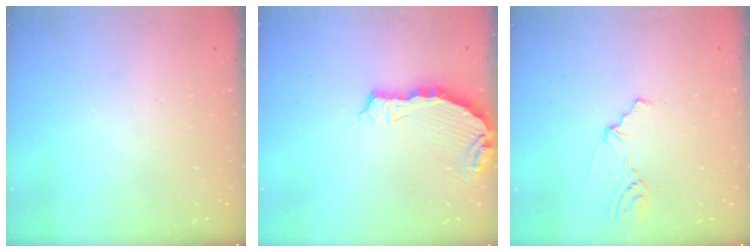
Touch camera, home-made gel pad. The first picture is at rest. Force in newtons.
{"total": 6.7, "press": 6.0, "slide": 2.9}
{"total": 2.4, "press": 2.2, "slide": 0.9}